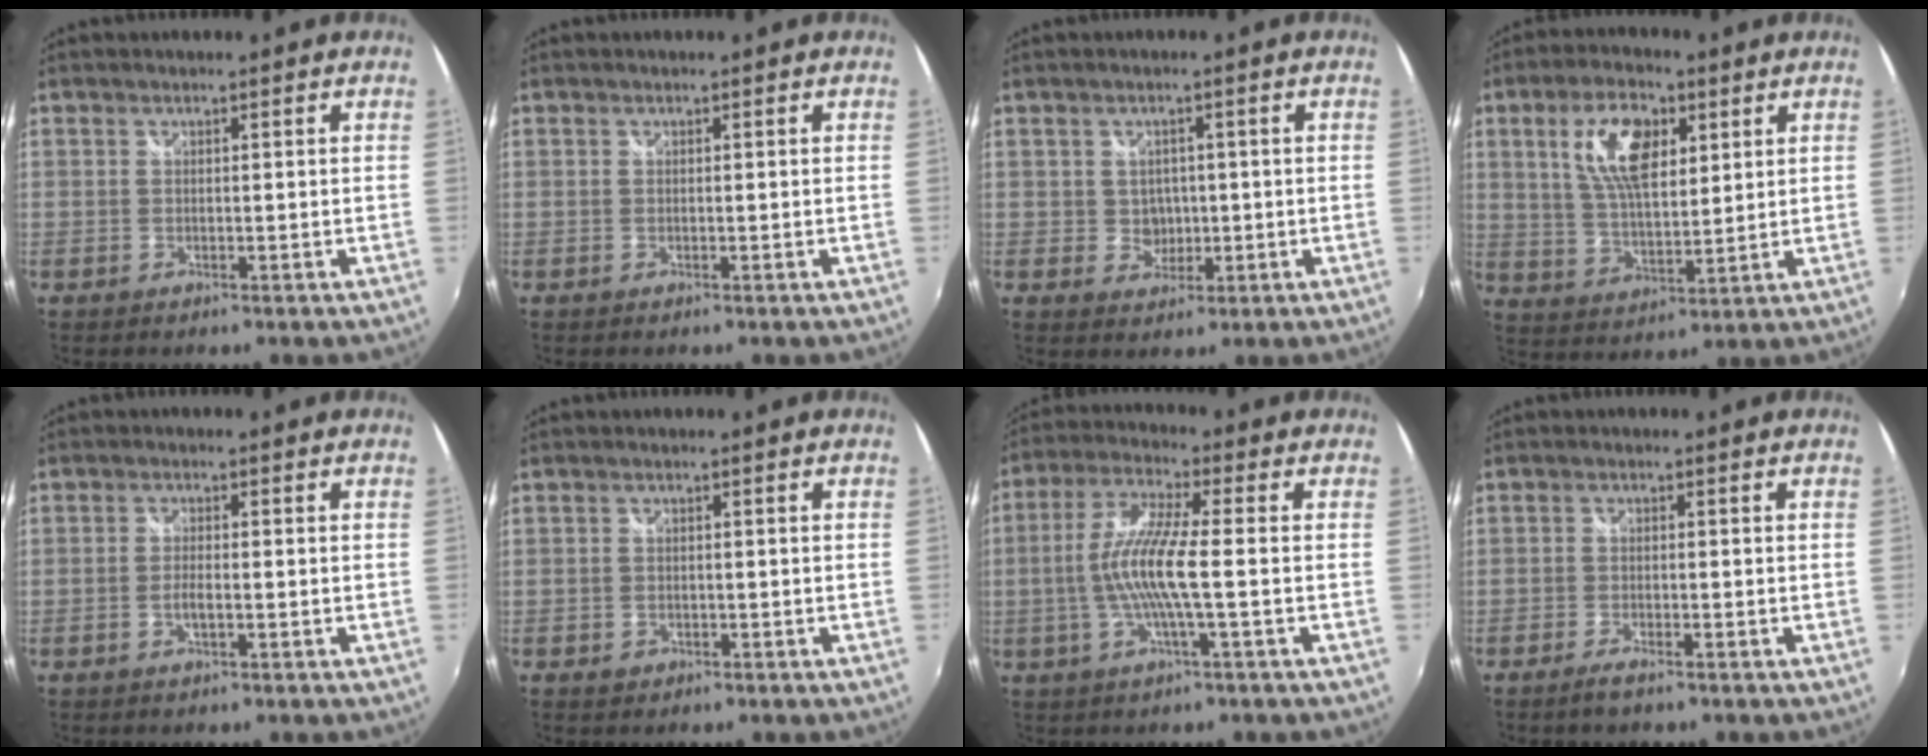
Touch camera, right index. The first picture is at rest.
{"total": 0.0}
{"total": 3.1, "force": [-0.1, 3.0, 0.8], "torque": [-0.014, 0.005, 0.004]}
{"total": 11.7, "force": [4.4, 5.6, 9.3], "torque": [-0.177, 0.015, 0.085]}
{"total": 2.2, "force": [-0.8, 0.6, 1.9], "torque": [-0.041, -0.002, -0.016]}
{"total": 1.9, "force": [-1.0, 1.5, 0.6], "torque": [-0.013, -0.002, -0.014]}
{"total": 10.4, "force": [-1.5, 0.5, 10.3], "torque": [-0.209, 0.001, -0.030]}
{"total": 2.5, "force": [-2.0, 0.5, 1.5], "torque": [-0.041, -0.003, -0.042]}